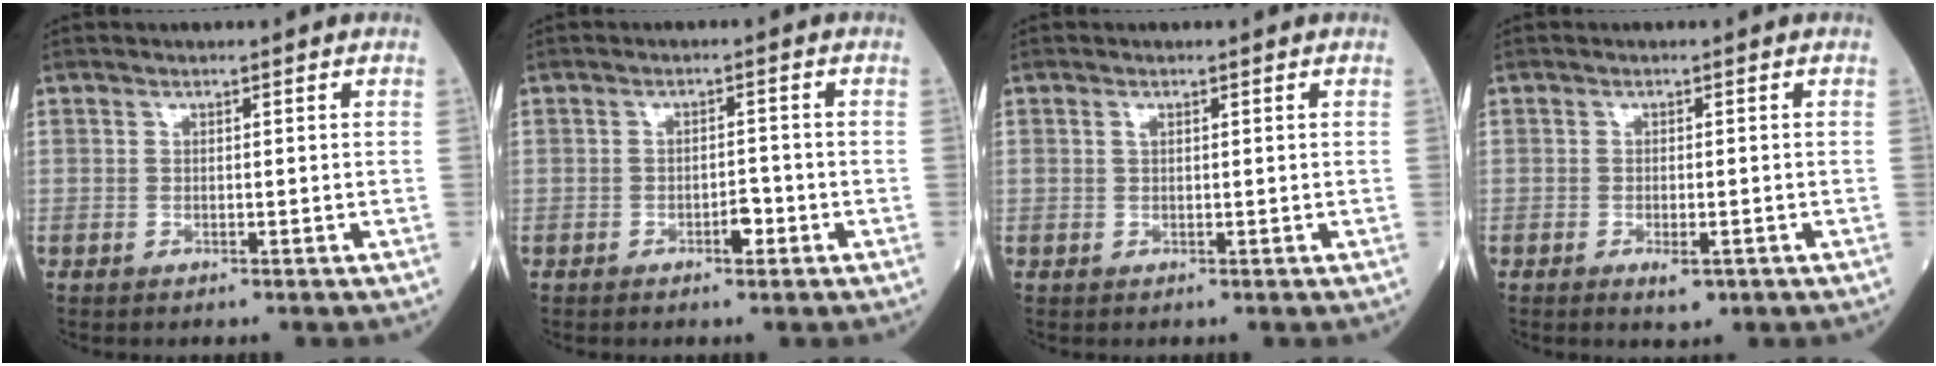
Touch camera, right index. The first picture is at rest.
{"total": 2.2, "force": [-1.2, 0.8, 1.7], "torque": [-0.022, 0.003, -0.019]}
{"total": 0.7, "force": [0.3, 0.3, 0.5], "torque": [-0.013, 0.002, 0.006]}
{"total": 2.4, "force": [-1.2, 0.8, 1.9], "torque": [-0.029, -0.002, -0.015]}